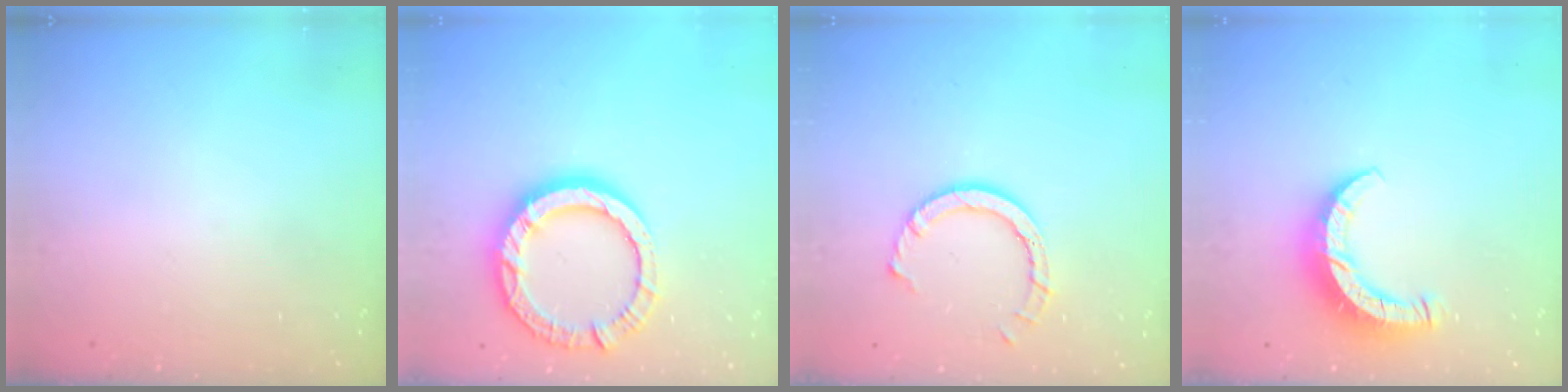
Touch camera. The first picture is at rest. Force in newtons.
{"total": 14.8, "press": 14.7, "slide": 1.6}
{"total": 7.9, "press": 7.9, "slide": 0.5}
{"total": 9.0, "press": 8.9, "slide": 1.0}